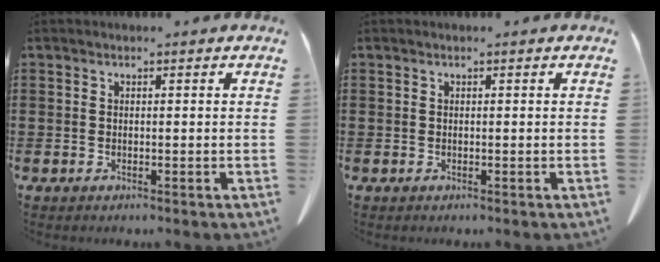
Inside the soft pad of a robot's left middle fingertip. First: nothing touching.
{"total": 0.0}